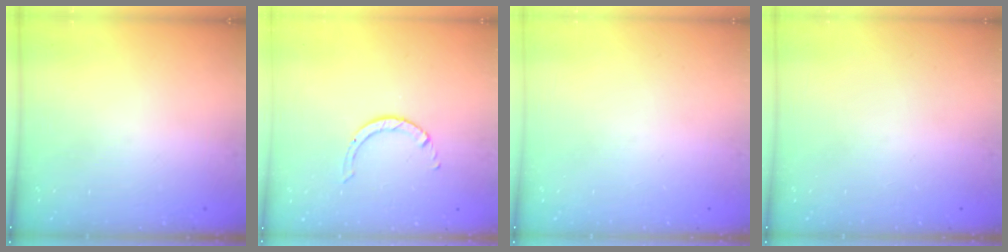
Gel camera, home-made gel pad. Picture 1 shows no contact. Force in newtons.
{"total": 1.7, "press": 1.7, "slide": 0.1}
{"total": 0.0}
{"total": 0.0}